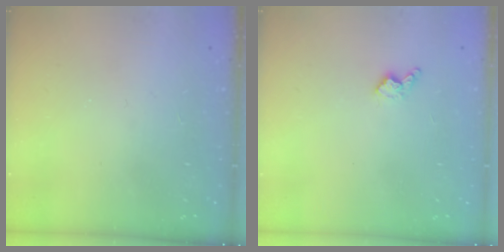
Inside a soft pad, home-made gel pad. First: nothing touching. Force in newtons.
{"total": 5.7, "press": 5.7, "slide": 0.7}